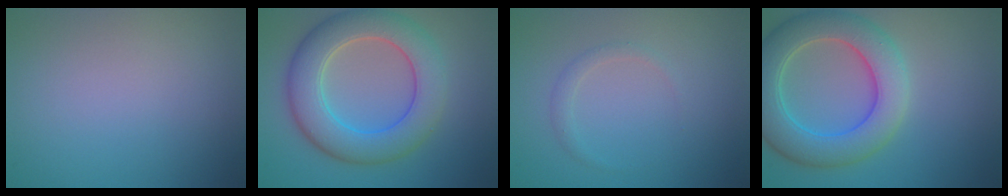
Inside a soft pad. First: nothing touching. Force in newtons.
{"total": 7.6, "press": 7.6, "slide": 0.1}
{"total": 1.0, "press": 1.0, "slide": 0.1}
{"total": 7.3, "press": 7.3, "slide": 0.4}